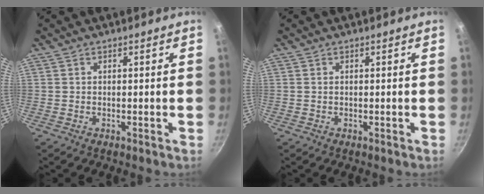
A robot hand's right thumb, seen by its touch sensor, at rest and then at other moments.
{"total": 0.0}